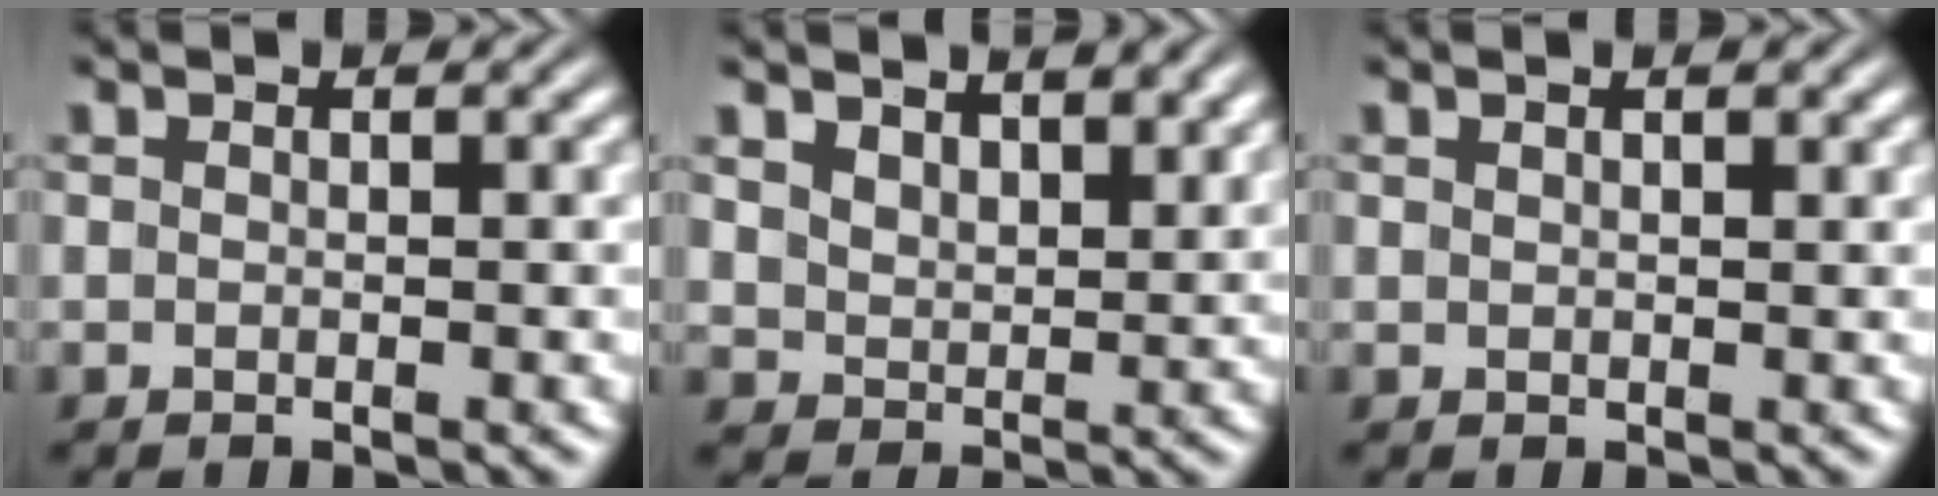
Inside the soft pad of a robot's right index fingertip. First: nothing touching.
{"total": 3.6, "force": [3.0, 1.8, 0.9], "torque": [-0.024, -0.009, 0.059]}
{"total": 0.5, "force": [0.5, 0.0, 0.1], "torque": [-0.001, -0.003, 0.015]}